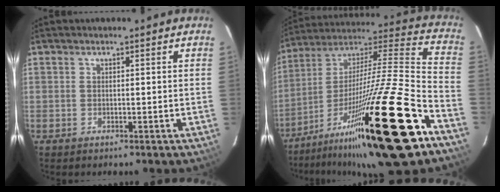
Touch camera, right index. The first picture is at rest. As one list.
[{"total": 36.2, "force": [-21.9, 3.5, 28.6], "torque": [-0.456, -0.041, -0.371]}]